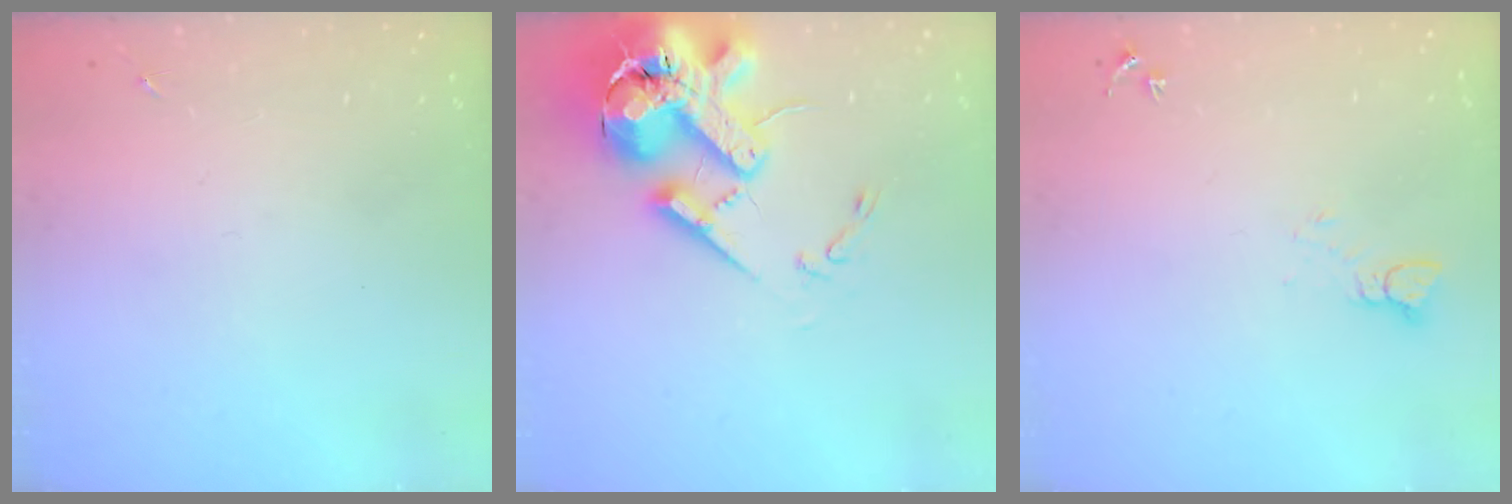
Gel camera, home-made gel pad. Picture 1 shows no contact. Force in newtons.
{"total": 20.8, "press": 20.5, "slide": 3.5}
{"total": 3.7, "press": 3.7, "slide": 0.1}